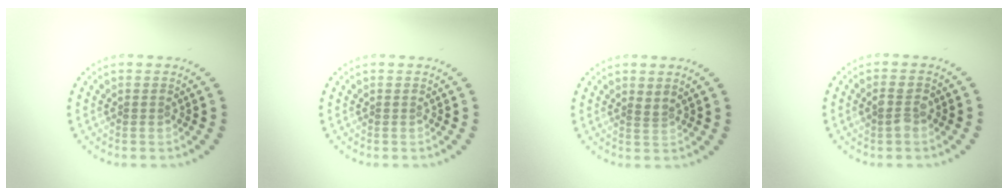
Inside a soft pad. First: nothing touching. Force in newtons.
{"total": 0.0}
{"total": 0.7, "press": 0.4, "slide": 0.6}
{"total": 2.0, "press": 2.0, "slide": 0.2}